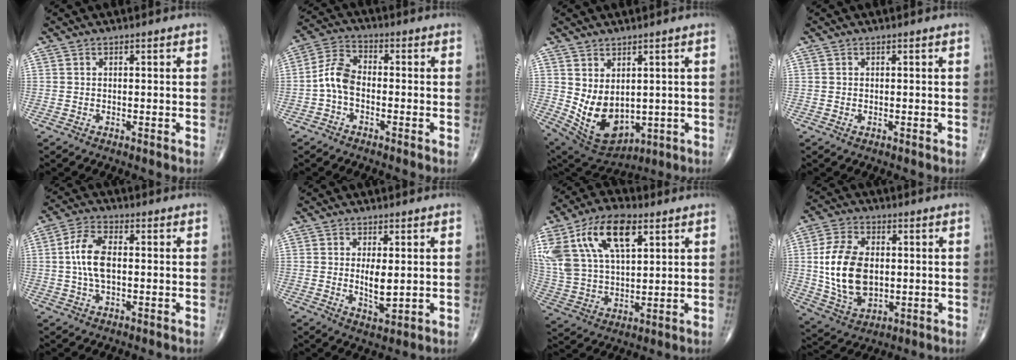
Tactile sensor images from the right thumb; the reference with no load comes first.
{"total": 6.3, "force": [-1.6, 3.7, 4.9], "torque": [-0.096, 0.025, -0.043]}
{"total": 11.4, "force": [0.6, 7.5, 8.6], "torque": [-0.134, -0.016, 0.047]}
{"total": 0.0}
{"total": 7.9, "force": [0.3, 3.9, 6.9], "torque": [-0.143, 0.012, 0.000]}
{"total": 3.3, "force": [0.3, 1.3, 3.1], "torque": [-0.048, -0.010, 0.010]}
{"total": 22.0, "force": [9.5, 11.5, 16.2], "torque": [-0.331, 0.003, 0.178]}
{"total": 14.8, "force": [0.5, 9.3, 11.5], "torque": [-0.212, -0.006, 0.018]}